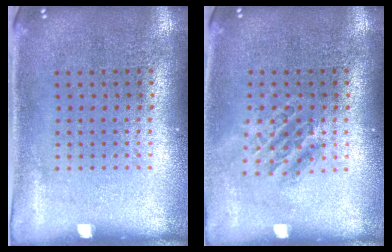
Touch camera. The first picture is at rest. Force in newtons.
{"total": 1.3, "press": 1.0, "slide": 0.7}